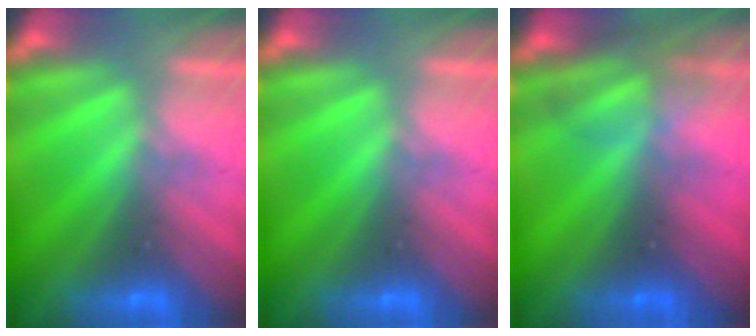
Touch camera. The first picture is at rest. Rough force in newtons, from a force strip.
{"total": 0.0}
{"total": 2.6}